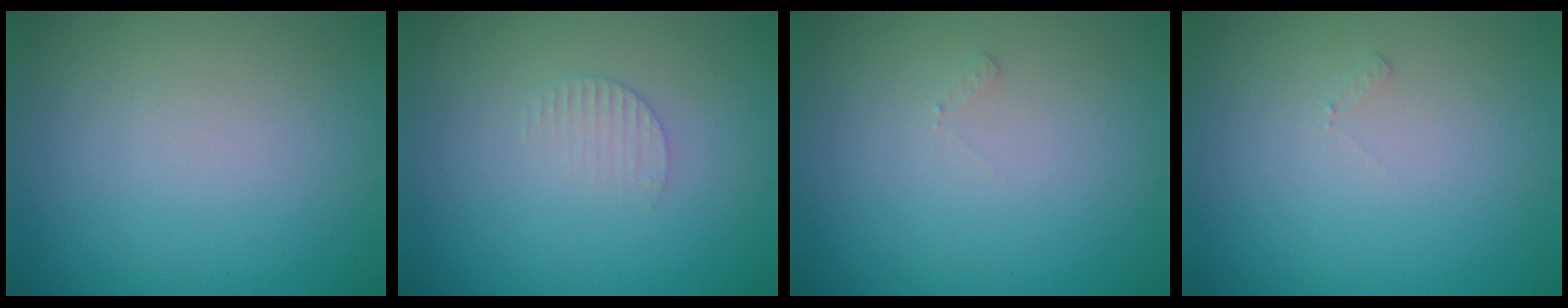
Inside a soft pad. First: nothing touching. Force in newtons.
{"total": 1.3, "press": 1.2, "slide": 0.4}
{"total": 0.5, "press": 0.5, "slide": 0.2}
{"total": 0.5, "press": 0.5, "slide": 0.2}